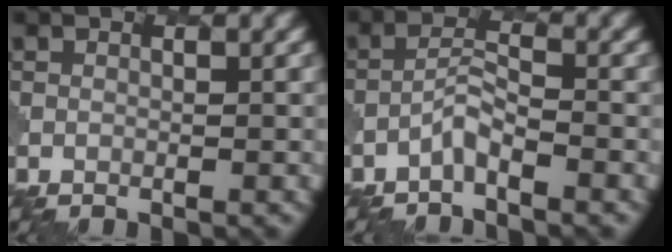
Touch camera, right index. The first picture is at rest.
{"total": 1.7, "force": [-1.4, 0.2, 1.0], "torque": [-0.022, 0.008, -0.033]}